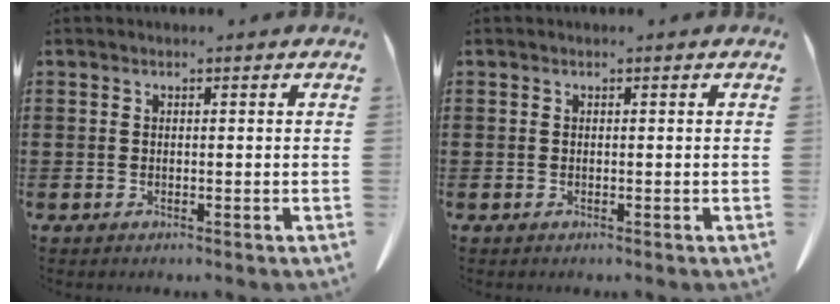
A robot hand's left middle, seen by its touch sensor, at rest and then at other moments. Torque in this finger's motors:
{"motor_torque": [1.02, -1.12, 0.01, 0.01]}